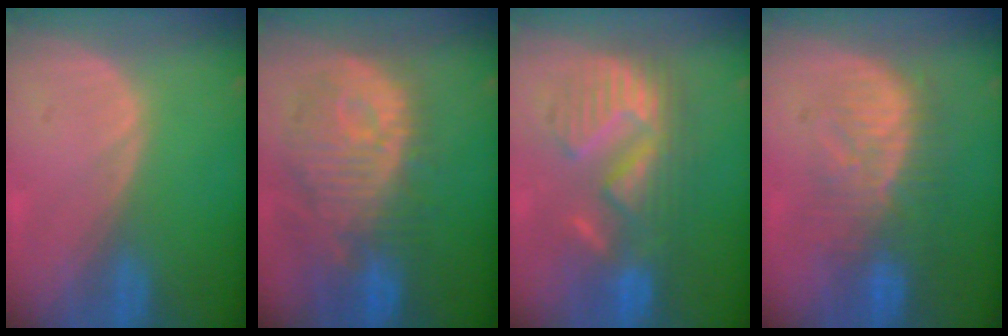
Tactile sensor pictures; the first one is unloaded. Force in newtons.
{"total": 12.5, "press": 11.1, "slide": 5.7}
{"total": 9.9, "press": 9.9, "slide": 0.5}
{"total": 9.3, "press": 8.8, "slide": 3.1}